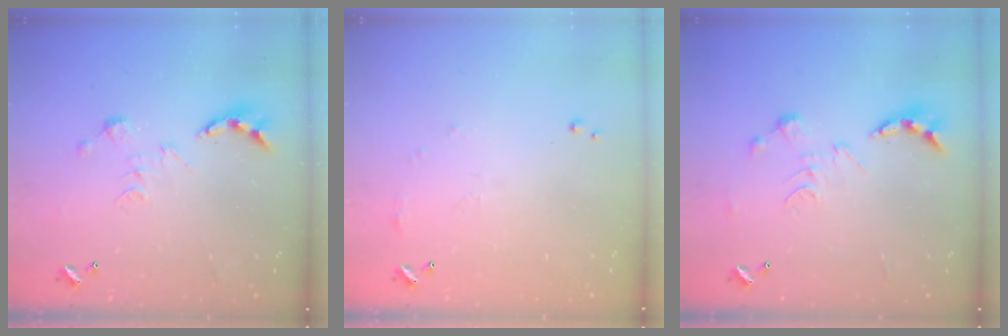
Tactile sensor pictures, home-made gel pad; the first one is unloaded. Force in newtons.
{"total": 5.4, "press": 5.3, "slide": 0.6}
{"total": 0.0}